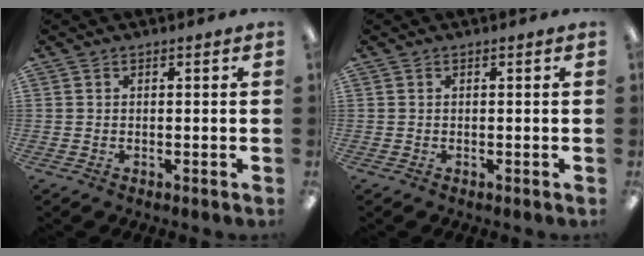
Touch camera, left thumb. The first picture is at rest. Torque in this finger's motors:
{"motor_torque": [-0.05, -0.06, -0.10, 0.08, -0.02]}